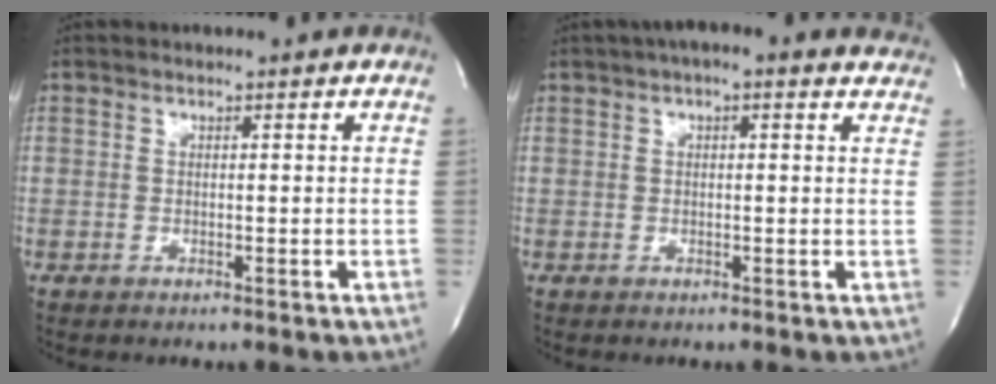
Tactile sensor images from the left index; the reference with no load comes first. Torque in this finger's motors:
{"motor_torque": [1.07, -1.07, 0.34, 0.06]}